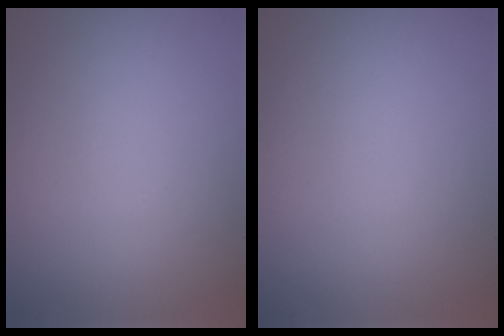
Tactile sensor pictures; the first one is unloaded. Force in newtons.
{"total": 0.0}